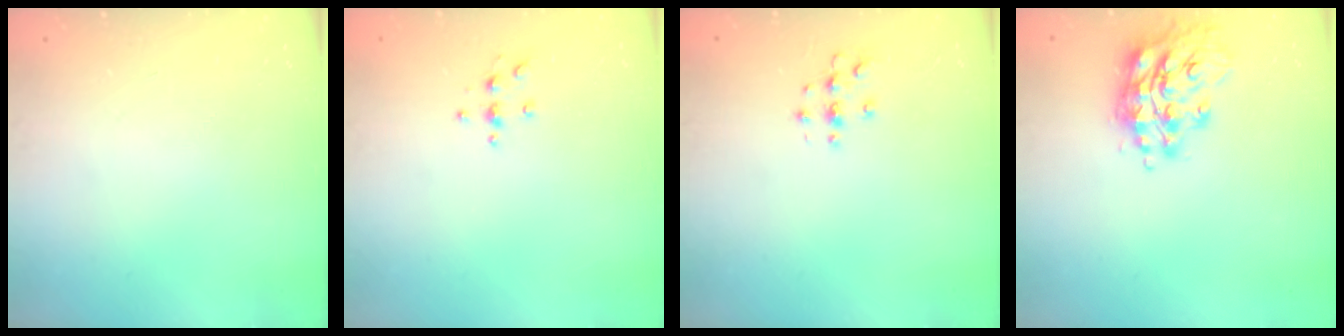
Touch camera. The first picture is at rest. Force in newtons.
{"total": 3.8, "press": 3.7, "slide": 0.5}
{"total": 3.1, "press": 3.1, "slide": 0.3}
{"total": 15.5, "press": 15.5, "slide": 1.4}